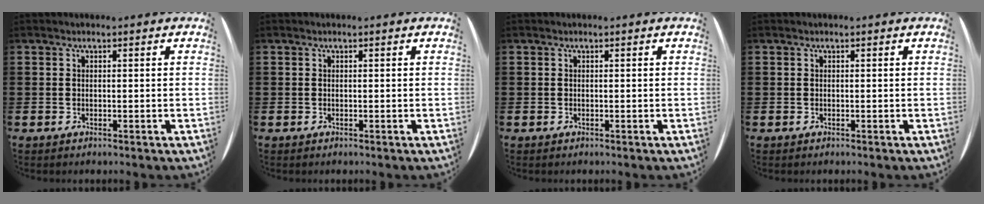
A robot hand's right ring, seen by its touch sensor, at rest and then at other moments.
{"total": 0.0}
{"total": 0.0}
{"total": 0.0}